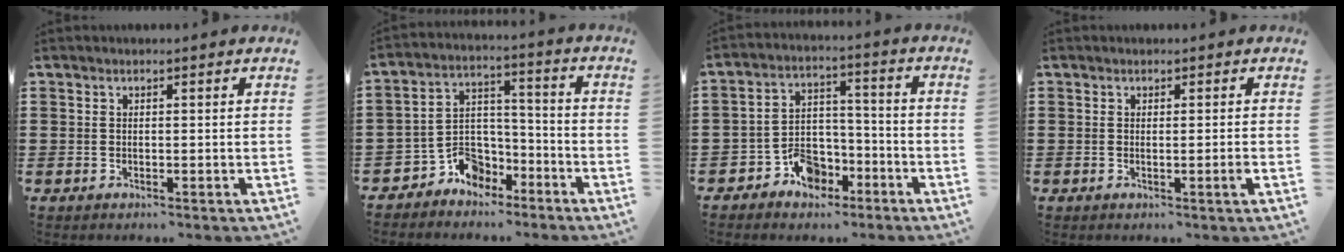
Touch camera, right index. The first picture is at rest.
{"total": 5.3, "force": [-3.8, 3.7, 0.6], "torque": [-0.027, 0.008, -0.078]}
{"total": 6.3, "force": [-3.9, 4.3, 2.4], "torque": [-0.050, 0.021, -0.071]}
{"total": 1.2, "force": [-0.2, -0.3, 1.1], "torque": [-0.019, -0.007, -0.005]}